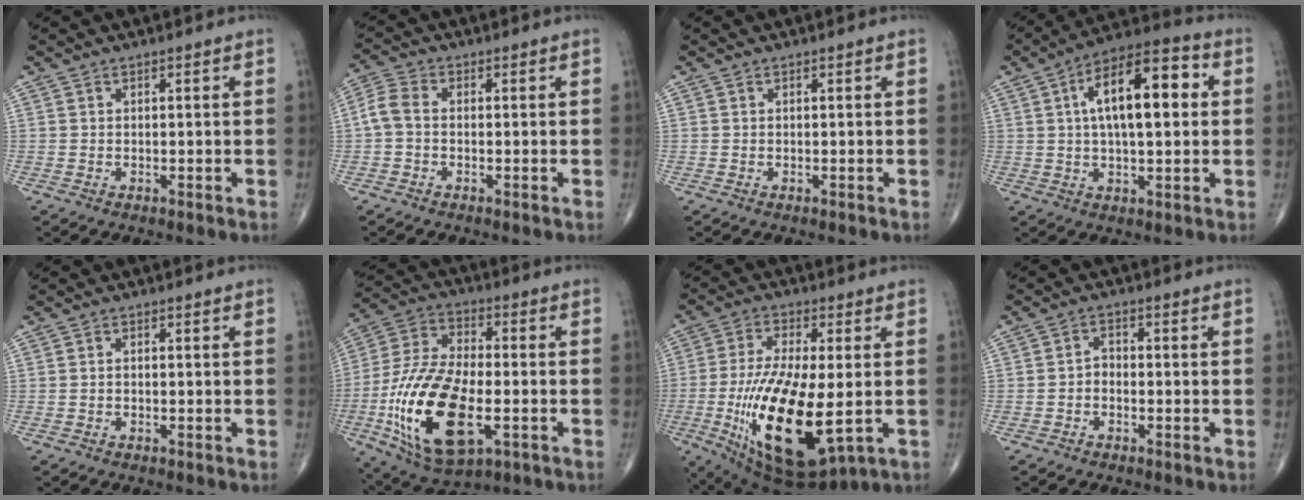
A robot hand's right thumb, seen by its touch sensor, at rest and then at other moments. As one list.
[{"total": 4.2, "force": [-0.5, 2.7, 3.2], "torque": [-0.074, 0.012, -0.021]}, {"total": 0.0}, {"total": 16.5, "force": [3.0, 7.0, 14.6], "torque": [-0.221, 0.024, 0.041]}, {"total": 0.6, "force": [-0.2, 0.4, 0.4], "torque": [-0.008, 0.002, -0.007]}, {"total": 22.6, "force": [-5.9, 10.9, 19.0], "torque": [-0.383, 0.007, -0.095]}, {"total": 21.9, "force": [-4.0, 8.4, 19.8], "torque": [-0.402, -0.027, -0.050]}, {"total": 2.4, "force": [-1.0, 1.7, 1.4], "torque": [-0.016, 0.014, -0.023]}]